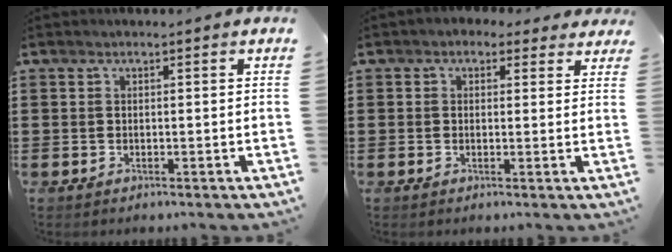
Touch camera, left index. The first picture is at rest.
{"total": 1.8, "force": [0.9, 1.5, 0.3], "torque": [-0.006, 0.007, 0.014]}